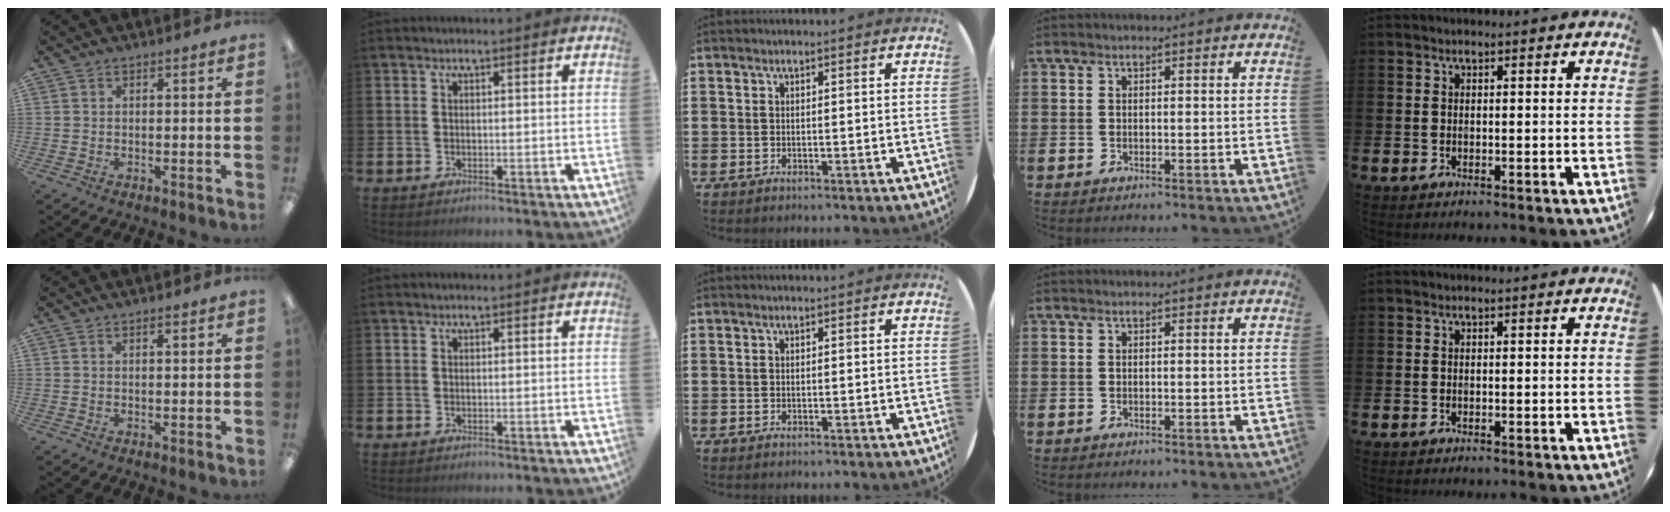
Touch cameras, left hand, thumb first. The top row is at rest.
{"thumb": {"total": 0.8, "force": [0.7, 0.1, 0.3], "torque": [-0.007, 0.000, 0.013]}}